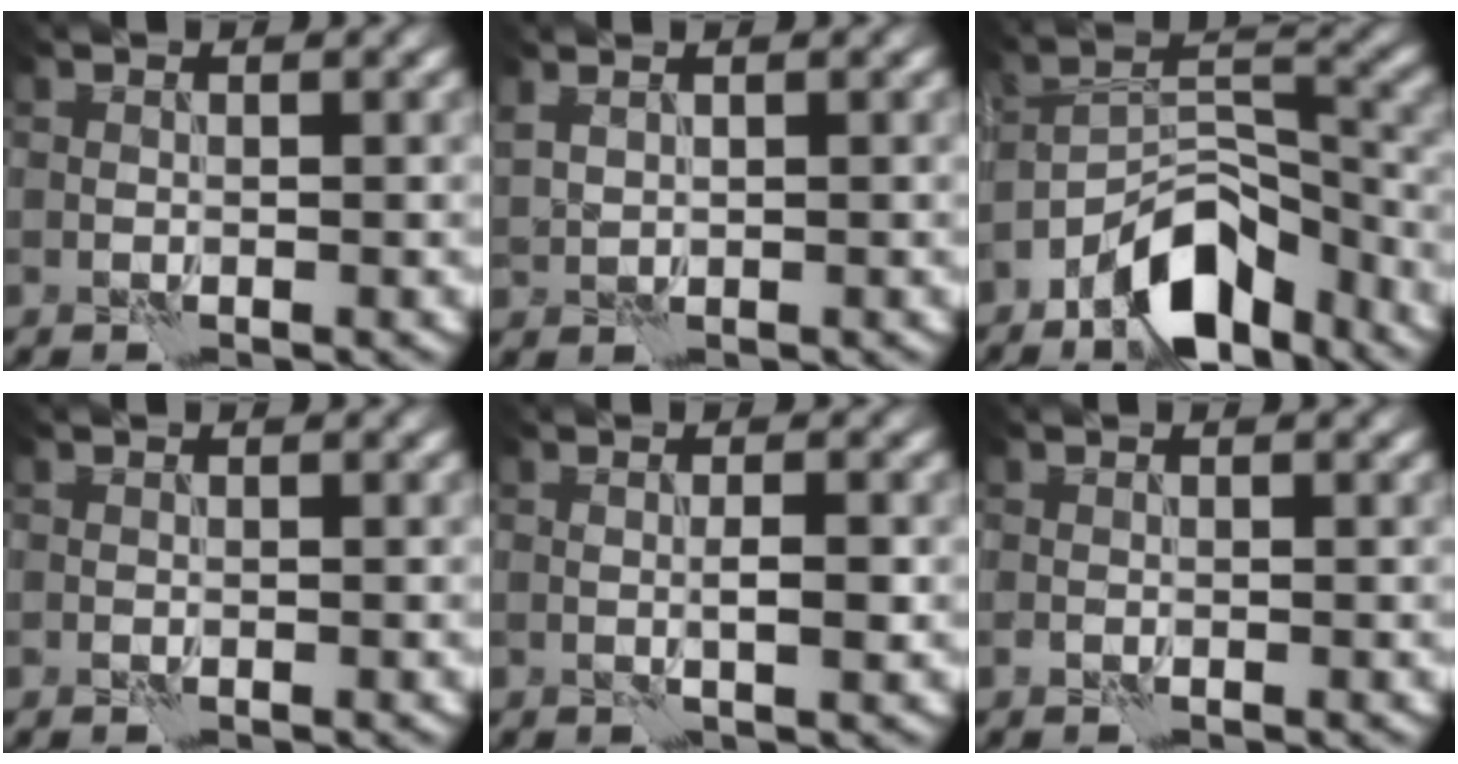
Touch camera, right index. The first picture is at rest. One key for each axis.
{"total": 1.1, "fx": 1.0, "fy": 0.4, "fz": 0.4, "tx": -0.014, "ty": 0.002, "tz": 0.026}
{"total": 10.0, "fx": -6.7, "fy": 4.1, "fz": 6.1, "tx": -0.093, "ty": 0.007, "tz": -0.126}
{"total": 0.0}
{"total": 1.4, "fx": -0.1, "fy": 0.1, "fz": 1.4, "tx": -0.025, "ty": 0.003, "tz": -0.002}
{"total": 0.6, "fx": -0.4, "fy": 0.2, "fz": 0.5, "tx": -0.012, "ty": 0.002, "tz": -0.009}